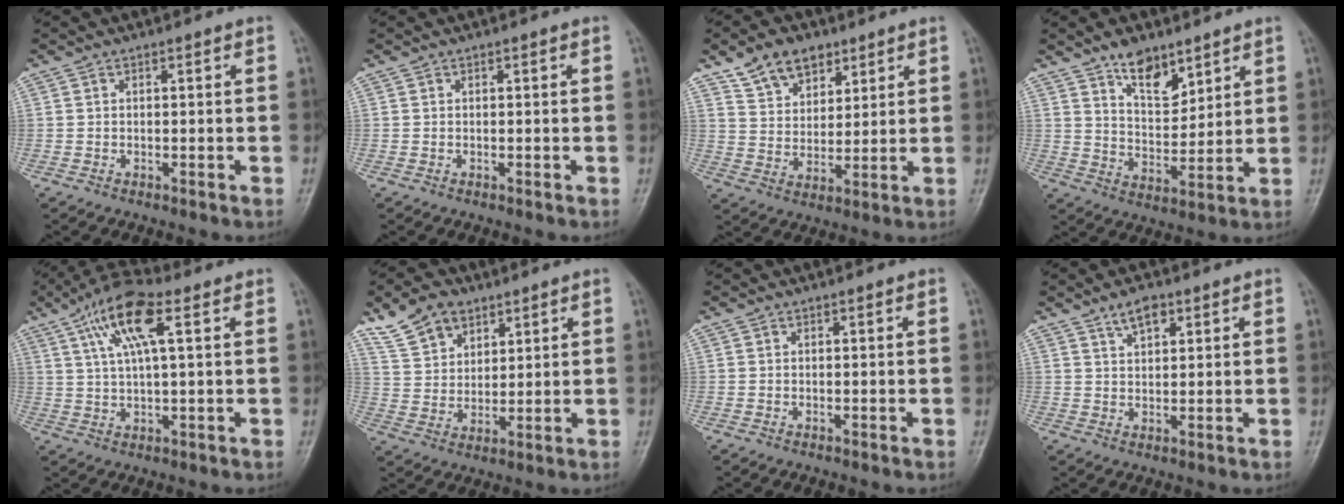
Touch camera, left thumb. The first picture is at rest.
{"total": 0.0}
{"total": 9.4, "force": [6.0, 6.0, 4.2], "torque": [-0.042, -0.030, 0.109]}
{"total": 8.9, "force": [6.1, 4.3, 4.7], "torque": [-0.049, -0.048, 0.111]}
{"total": 10.4, "force": [4.3, 2.7, 9.1], "torque": [-0.183, 0.008, 0.078]}
{"total": 9.3, "force": [6.1, 5.8, 3.8], "torque": [-0.049, -0.022, 0.121]}
{"total": 0.0}
{"total": 4.1, "force": [2.6, 1.9, 2.5], "torque": [-0.034, -0.010, 0.047]}